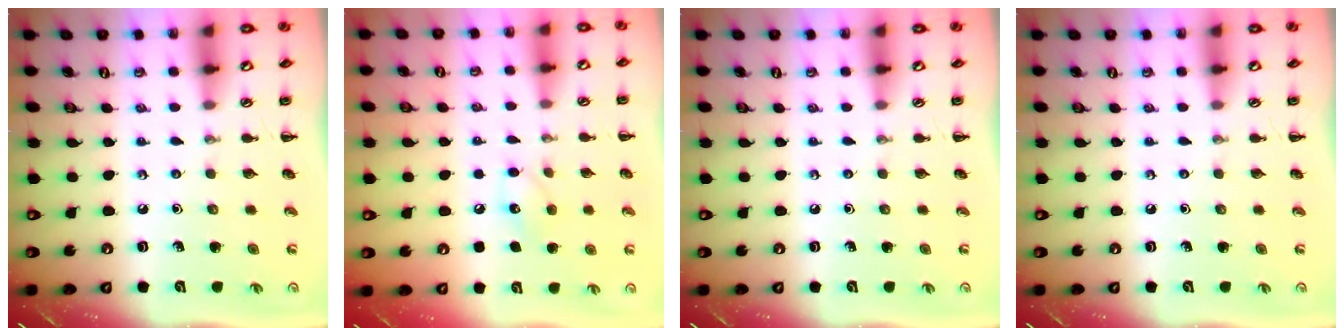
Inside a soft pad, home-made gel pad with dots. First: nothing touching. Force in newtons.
{"total": 7.8, "press": 7.7, "slide": 1.3}
{"total": 0.0}
{"total": 0.0}